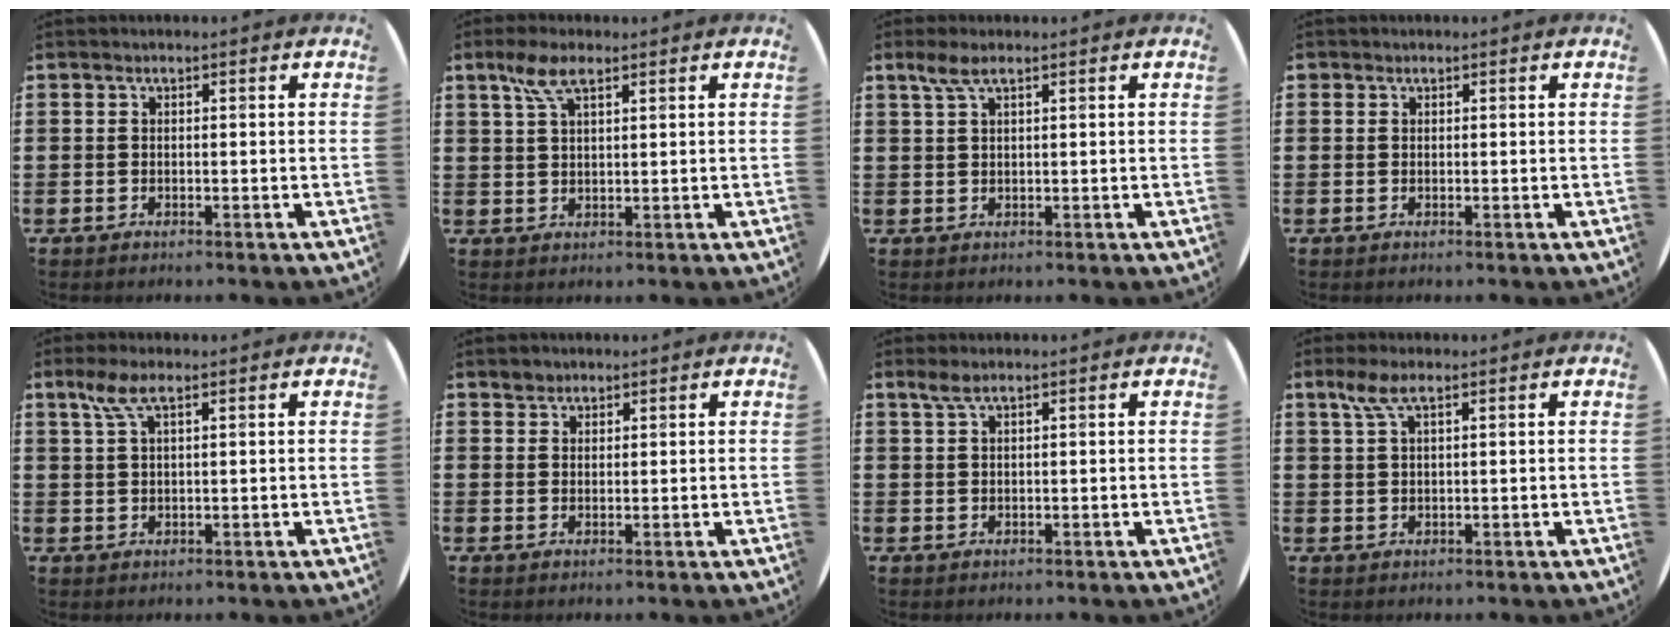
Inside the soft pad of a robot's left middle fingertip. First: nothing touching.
{"total": 5.1, "force": [3.0, 1.7, 3.7], "torque": [-0.082, 0.009, 0.052]}
{"total": 2.5, "force": [1.5, 0.5, 1.9], "torque": [-0.040, 0.006, 0.026]}
{"total": 0.0}
{"total": 3.7, "force": [2.0, 0.9, 2.9], "torque": [-0.061, 0.008, 0.034]}
{"total": 1.6, "force": [1.4, 0.6, -0.2], "torque": [0.001, 0.002, 0.029]}
{"total": 1.6, "force": [1.1, 0.2, 1.2], "torque": [-0.024, 0.004, 0.019]}
{"total": 3.3, "force": [1.9, 0.8, 2.6], "torque": [-0.055, 0.006, 0.032]}